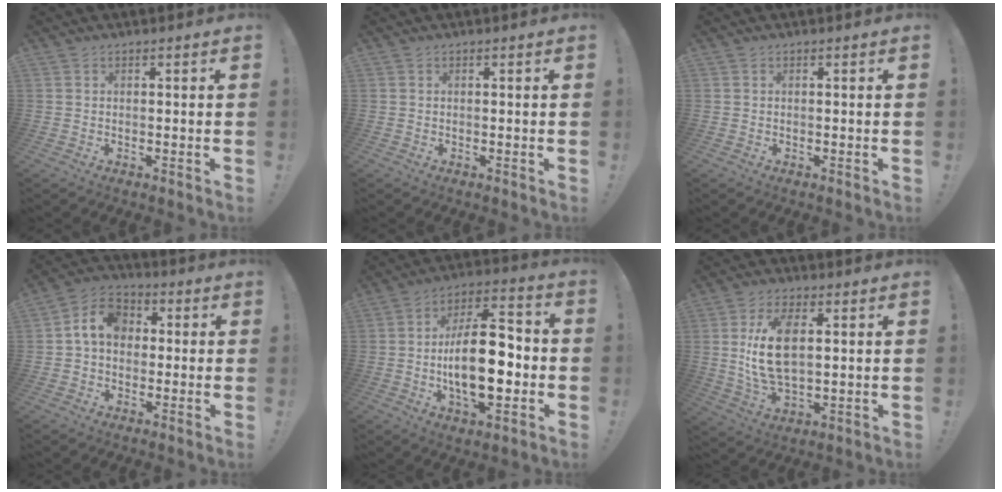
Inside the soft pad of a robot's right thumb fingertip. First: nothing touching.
{"total": 0.0}
{"total": 0.0}
{"total": 9.5, "force": [1.3, 7.2, 6.1], "torque": [-0.104, 0.021, 0.031]}
{"total": 19.5, "force": [-3.2, 8.9, 17.0], "torque": [-0.292, 0.007, -0.054]}
{"total": 13.4, "force": [2.2, 7.2, 11.1], "torque": [-0.208, -0.004, 0.038]}